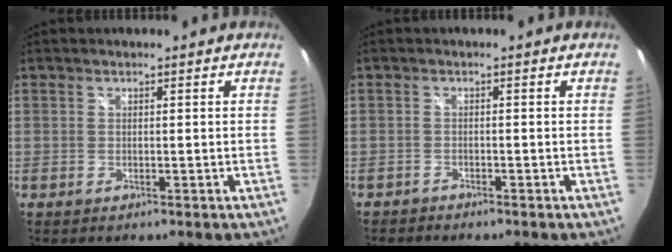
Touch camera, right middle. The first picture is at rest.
{"total": 1.5, "force": [-1.4, 0.5, -0.1], "torque": [-0.004, -0.001, -0.028]}